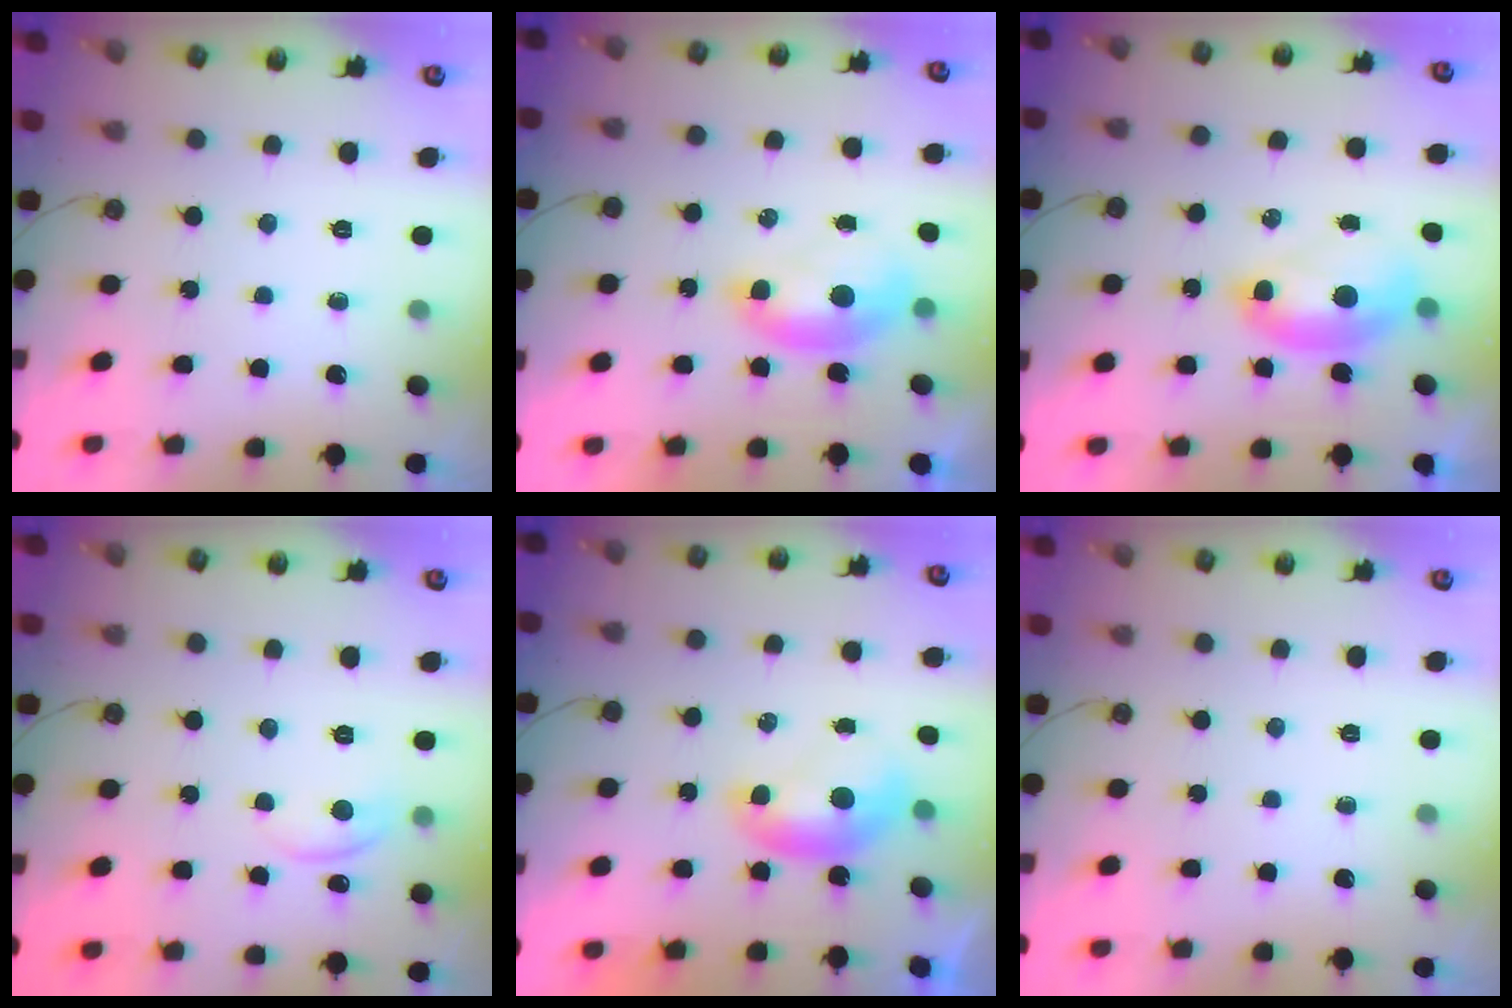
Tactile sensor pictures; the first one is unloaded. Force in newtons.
{"total": 1.7, "press": 1.5, "slide": 0.7}
{"total": 2.5, "press": 2.4, "slide": 0.6}
{"total": 3.0, "press": 2.9, "slide": 0.4}
{"total": 0.0}
{"total": 0.0}